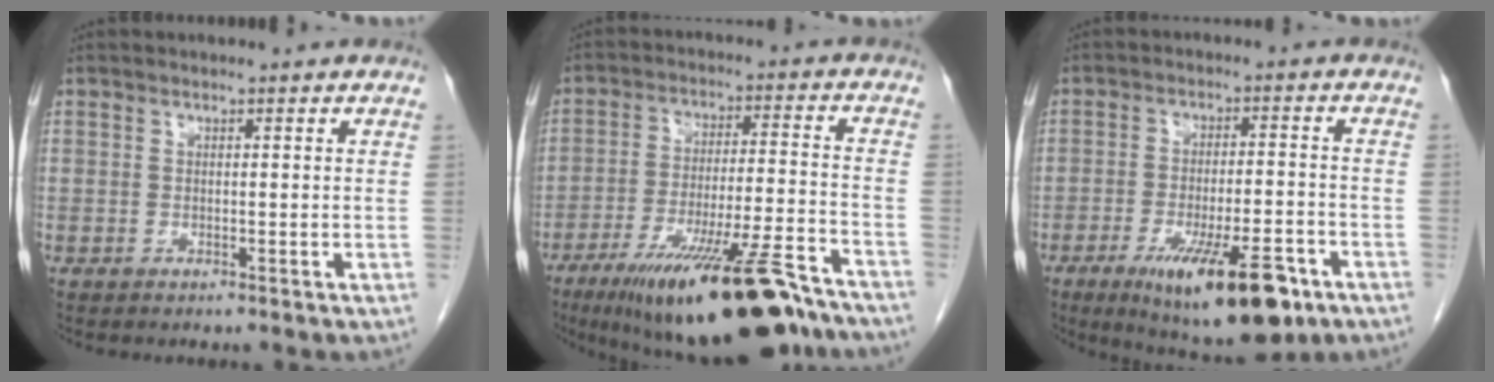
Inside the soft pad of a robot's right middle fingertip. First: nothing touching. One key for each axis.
{"total": 21.6, "fx": -15.8, "fy": 2.3, "fz": 14.6, "tx": -0.187, "ty": -0.017, "tz": -0.250}
{"total": 14.9, "fx": -8.4, "fy": 3.4, "fz": 11.8, "tx": -0.161, "ty": -0.017, "tz": -0.122}